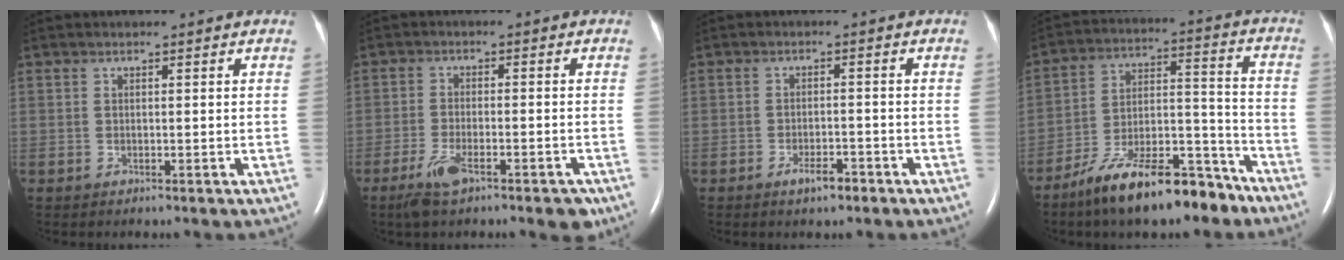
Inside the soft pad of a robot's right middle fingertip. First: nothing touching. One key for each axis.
{"total": 7.4, "fx": -4.7, "fy": 1.9, "fz": 5.3, "tx": -0.090, "ty": -0.011, "tz": -0.076}
{"total": 3.1, "fx": -2.1, "fy": 1.0, "fz": 2.1, "tx": -0.038, "ty": 0.001, "tz": -0.034}
{"total": 16.4, "fx": -12.4, "fy": 4.8, "fz": 9.7, "tx": -0.164, "ty": 0.022, "tz": -0.208}